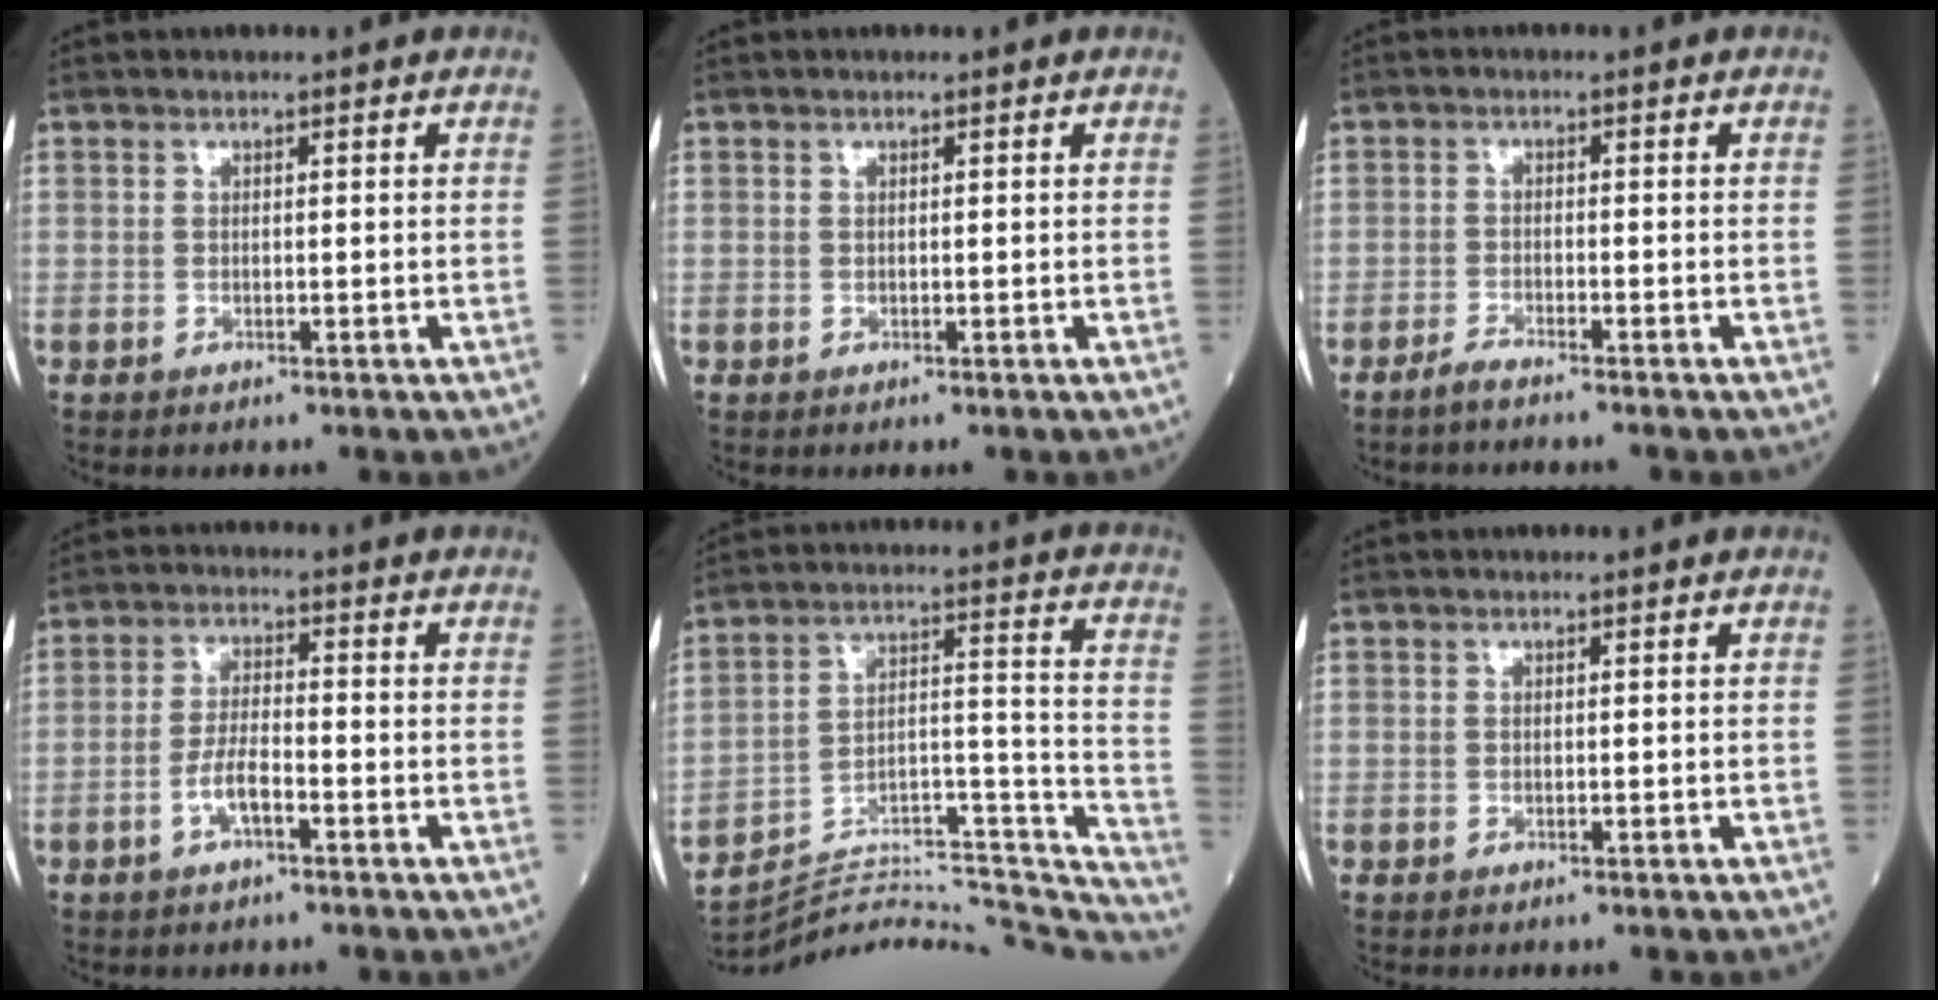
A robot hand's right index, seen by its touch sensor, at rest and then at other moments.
{"total": 0.0}
{"total": 2.3, "force": [-2.1, -0.2, 1.0], "torque": [-0.029, -0.004, -0.041]}
{"total": 4.5, "force": [-1.9, 1.4, 3.8], "torque": [-0.075, 0.007, -0.038]}
{"total": 27.4, "force": [-26.5, 3.6, 6.0], "torque": [-0.066, 0.035, -0.378]}
{"total": 0.0}